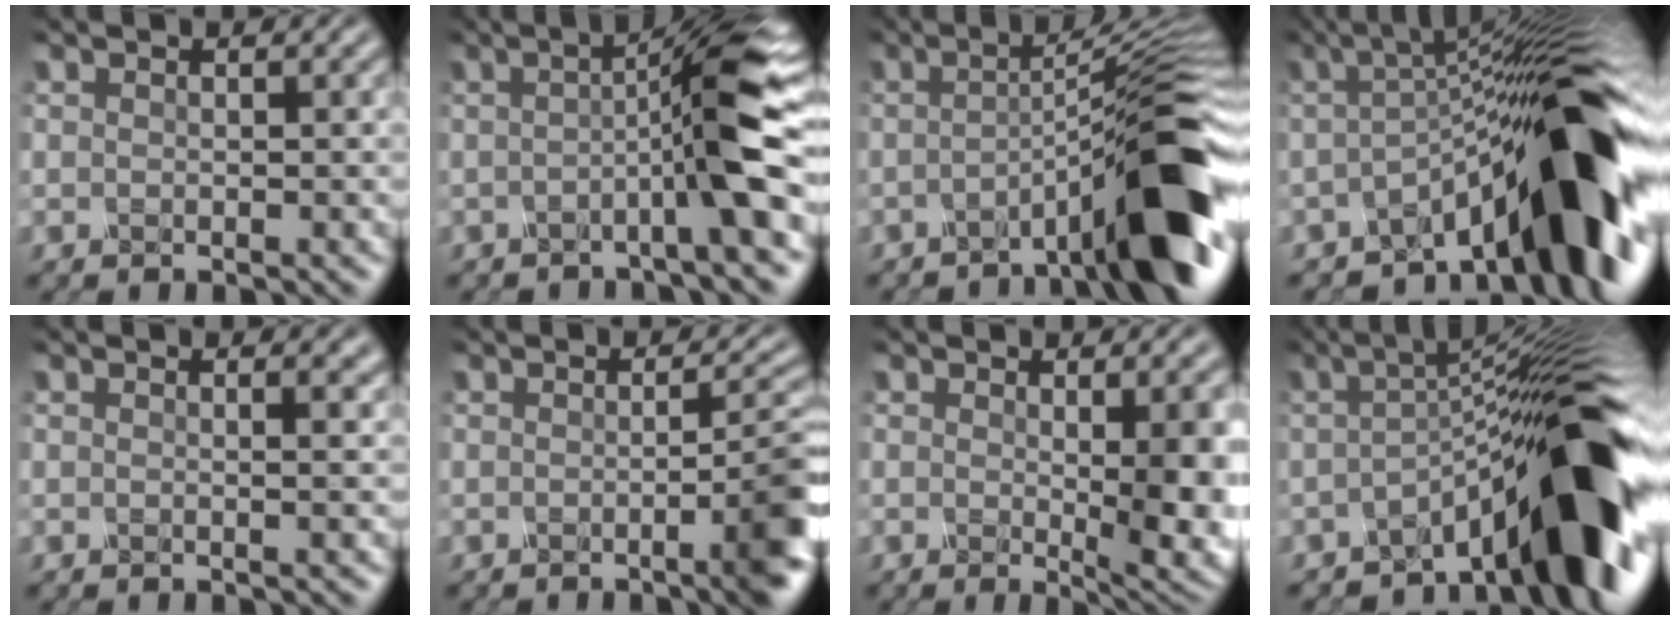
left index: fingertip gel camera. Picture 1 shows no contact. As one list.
[{"total": 7.5, "force": [-0.8, 0.7, 7.4], "torque": [-0.104, 0.009, -0.026]}, {"total": 10.0, "force": [-3.7, 1.3, 9.2], "torque": [-0.110, 0.022, -0.068]}, {"total": 12.0, "force": [-4.1, 3.2, 10.9], "torque": [-0.134, 0.016, -0.072]}, {"total": 1.6, "force": [0.5, 0.7, 1.4], "torque": [-0.004, 0.005, -0.005]}, {"total": 5.3, "force": [-1.2, 1.2, 5.0], "torque": [-0.054, 0.002, -0.020]}, {"total": 4.7, "force": [-0.1, 0.9, 4.6], "torque": [-0.059, -0.010, 0.001]}, {"total": 10.8, "force": [-4.4, 2.3, 9.6], "torque": [-0.112, 0.017, -0.077]}]